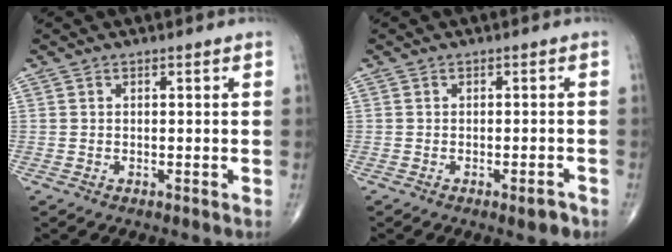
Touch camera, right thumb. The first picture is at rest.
{"total": 2.6, "force": [-1.6, 0.8, 1.9], "torque": [-0.022, 0.006, -0.020]}